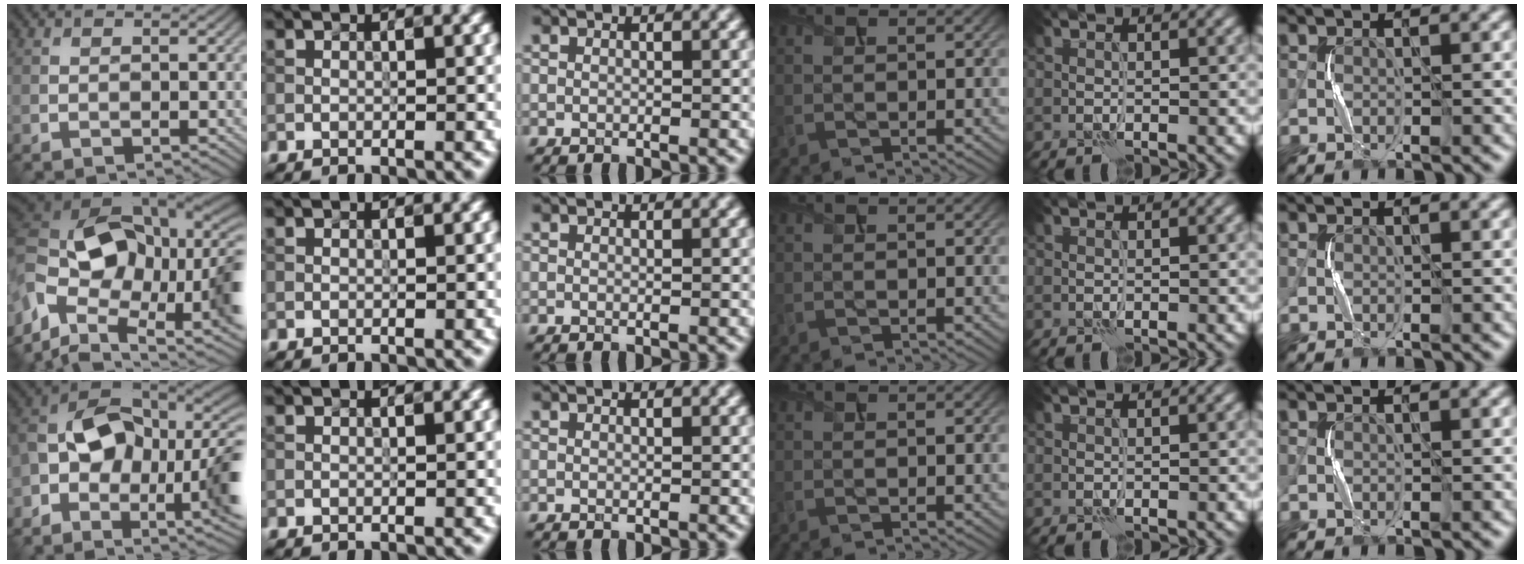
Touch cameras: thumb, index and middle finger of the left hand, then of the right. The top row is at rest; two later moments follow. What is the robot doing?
{"motion": "squeeze", "object": "stress ball aka squeeze ball"}